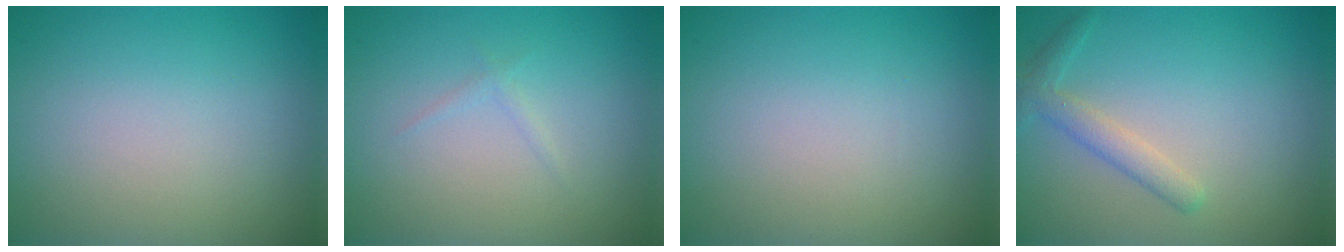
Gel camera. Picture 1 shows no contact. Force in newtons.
{"total": 0.6, "press": 0.6, "slide": 0.0}
{"total": 0.0}
{"total": 2.2, "press": 2.2, "slide": 0.1}